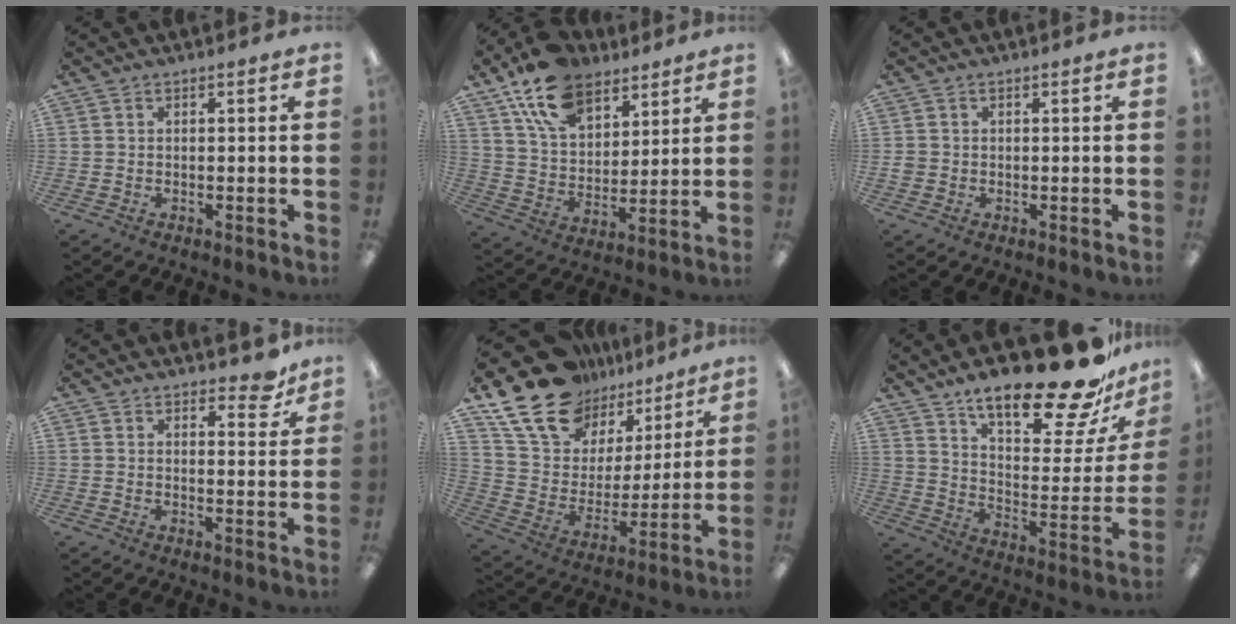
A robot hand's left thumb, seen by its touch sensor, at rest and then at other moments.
{"total": 15.7, "force": [10.8, 8.8, 7.1], "torque": [-0.141, -0.045, 0.205]}
{"total": 1.3, "force": [-0.2, 1.2, 0.4], "torque": [-0.006, 0.004, -0.006]}
{"total": 6.0, "force": [4.7, 2.5, 2.8], "torque": [-0.017, -0.030, 0.077]}
{"total": 20.3, "force": [14.0, 12.5, 7.7], "torque": [-0.159, -0.084, 0.267]}
{"total": 23.9, "force": [18.1, 7.0, 14.0], "torque": [-0.201, -0.129, 0.298]}